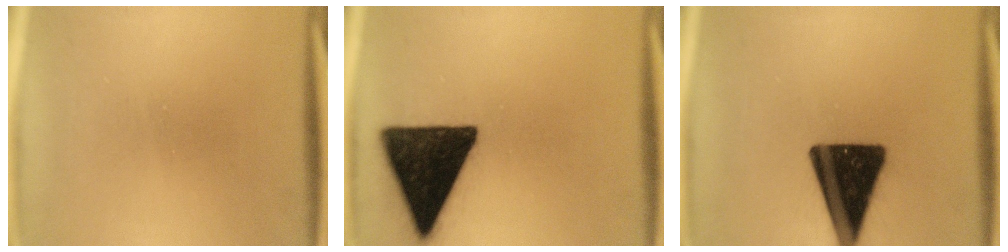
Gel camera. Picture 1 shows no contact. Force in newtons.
{"total": 18.1}
{"total": 16.9}